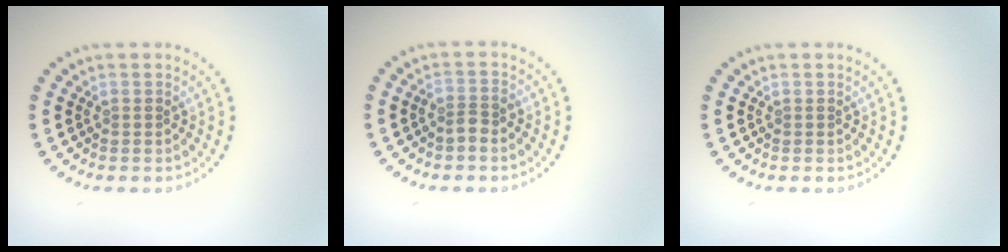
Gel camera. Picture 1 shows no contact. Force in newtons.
{"total": 1.5, "press": 1.3, "slide": 0.8}
{"total": 0.0}